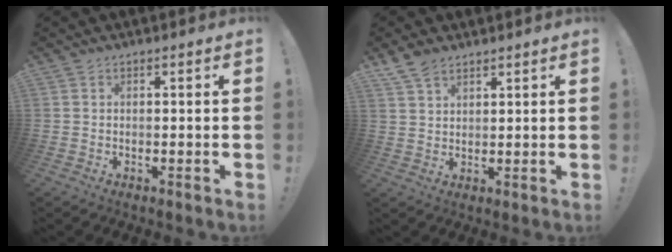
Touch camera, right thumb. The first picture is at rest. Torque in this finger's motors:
{"motor_torque": [-0.56, 0.57, 0.42, 0.41, 0.02]}